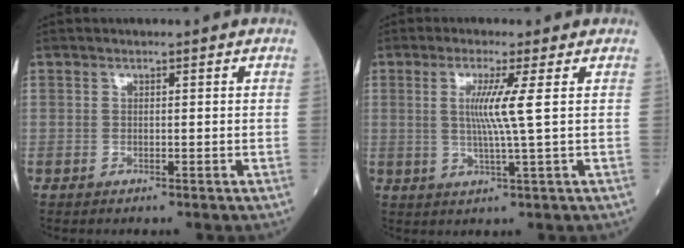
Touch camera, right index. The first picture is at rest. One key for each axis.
{"total": 5.3, "fx": 0.9, "fy": -1.4, "fz": 5.0, "tx": -0.100, "ty": -0.007, "tz": 0.018}